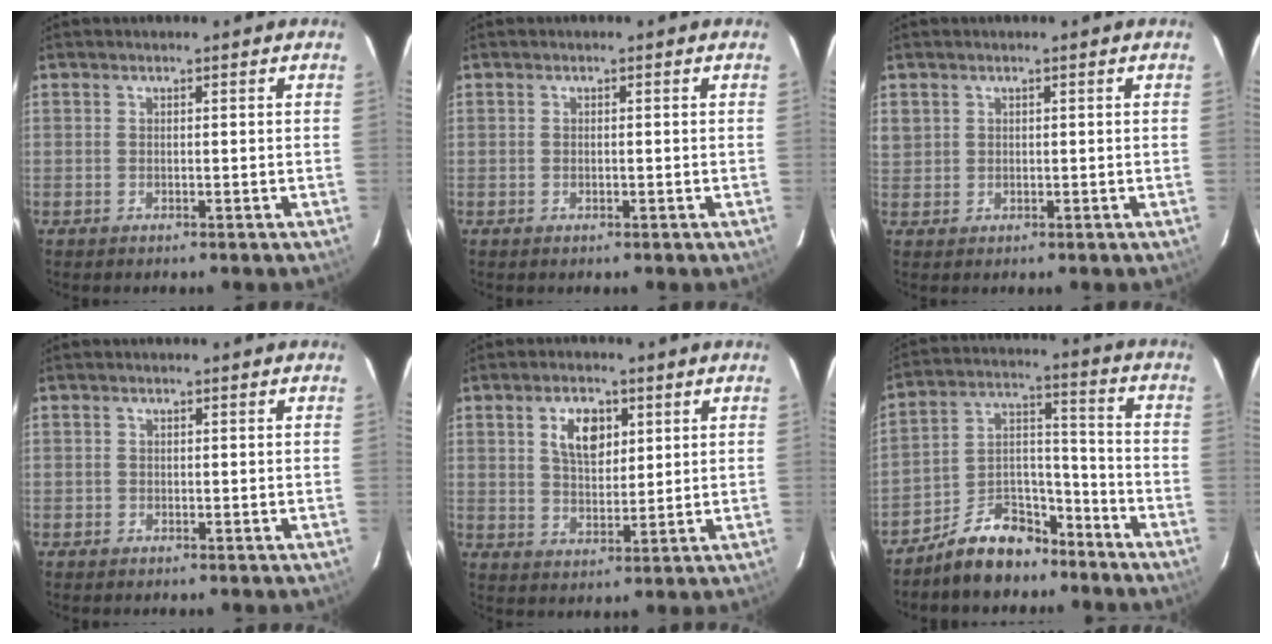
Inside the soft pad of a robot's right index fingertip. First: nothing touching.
{"total": 0.6, "force": [-0.2, 0.4, 0.4], "torque": [-0.006, 0.000, -0.002]}
{"total": 2.8, "force": [1.0, 2.5, 0.6], "torque": [-0.004, 0.005, 0.023]}
{"total": 0.6, "force": [-0.4, 0.4, 0.0], "torque": [0.000, 0.001, -0.009]}
{"total": 7.0, "force": [2.8, 4.0, 5.1], "torque": [-0.088, 0.010, 0.054]}
{"total": 12.0, "force": [-9.1, 6.1, 4.9], "torque": [-0.094, 0.056, -0.146]}